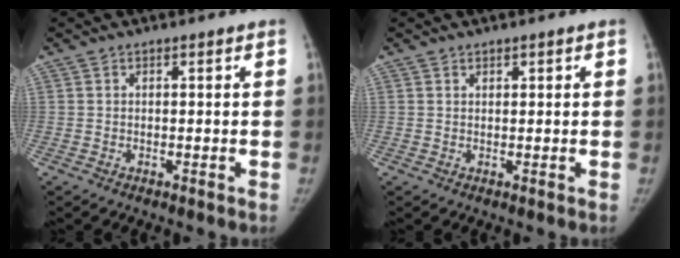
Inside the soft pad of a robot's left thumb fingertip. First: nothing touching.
{"total": 0.7, "force": [0.5, 0.4, 0.3], "torque": [0.003, -0.002, 0.006]}